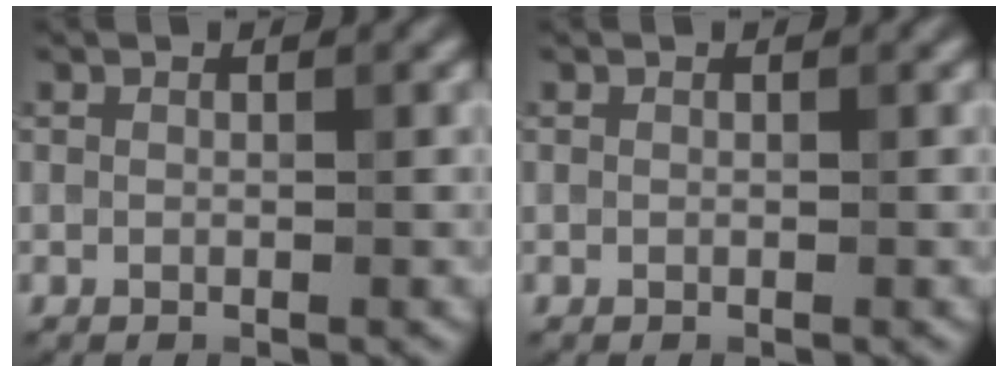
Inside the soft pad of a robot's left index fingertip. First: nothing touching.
{"total": 0.0}